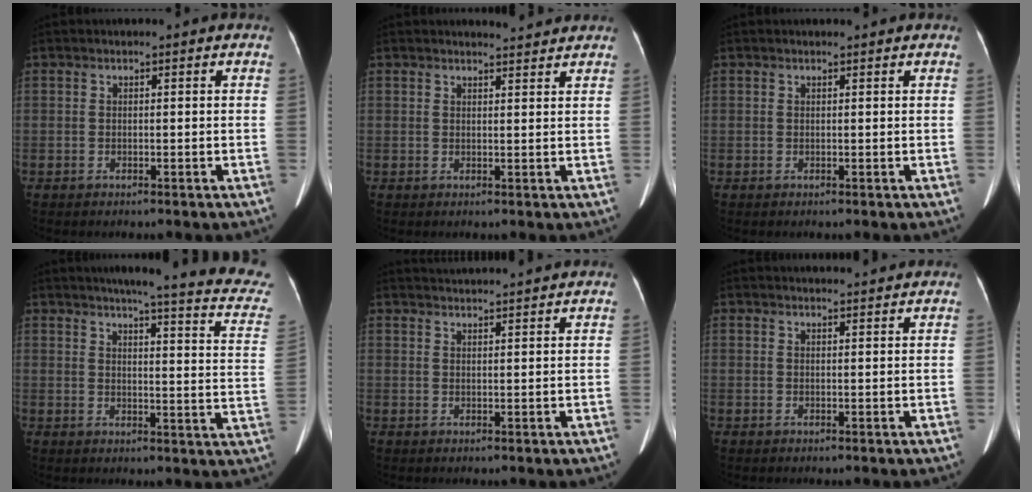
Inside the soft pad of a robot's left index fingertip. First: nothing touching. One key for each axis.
{"total": 3.0, "fx": 3.0, "fy": 0.0, "fz": 0.3, "tx": -0.011, "ty": 0.004, "tz": 0.037}
{"total": 1.2, "fx": 1.1, "fy": 0.2, "fz": 0.4, "tx": -0.010, "ty": 0.007, "tz": 0.014}
{"total": 19.6, "fx": 17.0, "fy": 0.9, "fz": 9.8, "tx": -0.118, "ty": -0.053, "tz": 0.180}
{"total": 7.8, "fx": 7.5, "fy": -0.6, "fz": 2.0, "tx": -0.034, "ty": 0.025, "tz": 0.098}
{"total": 5.4, "fx": 5.3, "fy": 0.2, "fz": 1.2, "tx": -0.018, "ty": 0.019, "tz": 0.058}